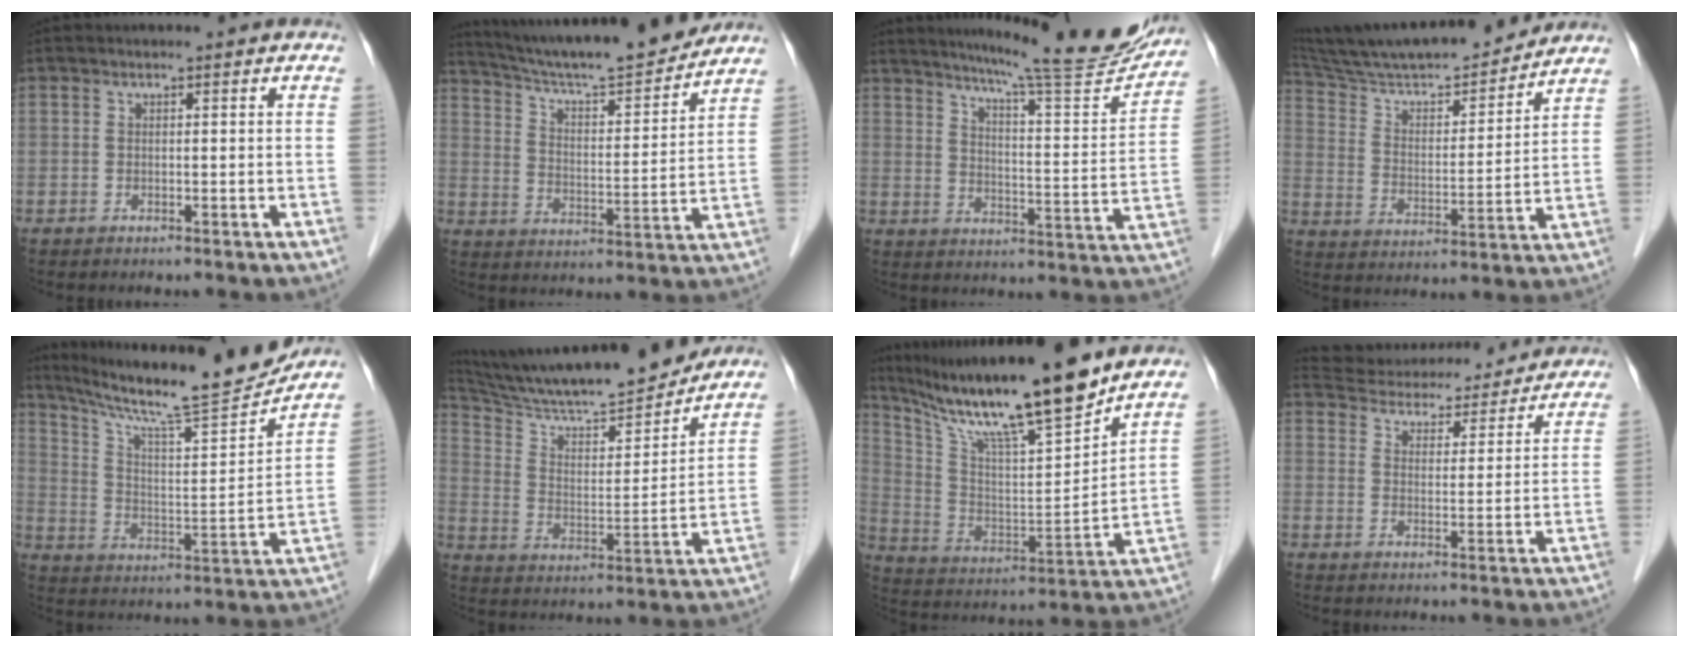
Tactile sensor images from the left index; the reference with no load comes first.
{"total": 18.0, "force": [16.6, 0.6, 6.9], "torque": [-0.118, -0.003, 0.257]}
{"total": 19.3, "force": [17.5, 0.3, 8.2], "torque": [-0.121, -0.055, 0.228]}
{"total": 20.3, "force": [18.7, 2.0, 7.9], "torque": [-0.135, 0.006, 0.301]}
{"total": 18.9, "force": [17.0, -0.1, 8.2], "torque": [-0.141, -0.019, 0.268]}
{"total": 20.9, "force": [18.8, 1.6, 9.0], "torque": [-0.155, 0.000, 0.300]}
{"total": 20.7, "force": [16.8, 0.6, 12.0], "torque": [-0.214, -0.001, 0.293]}
{"total": 18.1, "force": [17.0, 4.5, 4.6], "torque": [-0.076, 0.026, 0.237]}